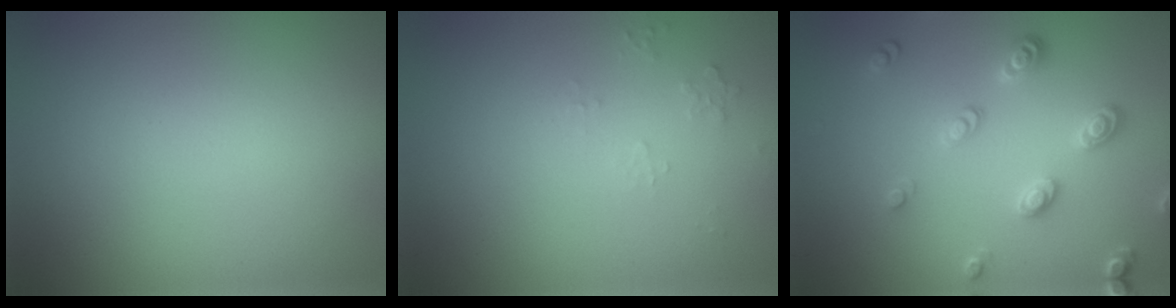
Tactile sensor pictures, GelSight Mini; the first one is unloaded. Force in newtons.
{"total": 0.6, "press": 0.4, "slide": 0.5}
{"total": 3.1, "press": 2.7, "slide": 1.4}